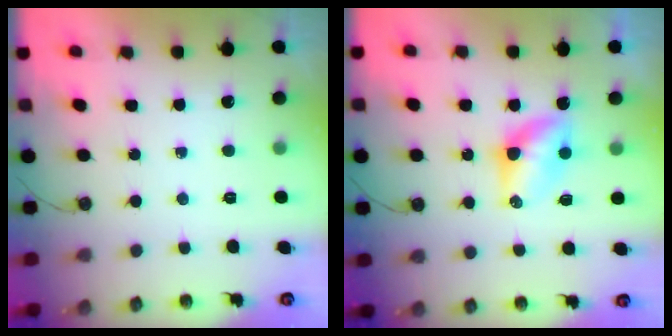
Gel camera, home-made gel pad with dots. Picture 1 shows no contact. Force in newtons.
{"total": 5.7, "press": 5.7, "slide": 0.6}